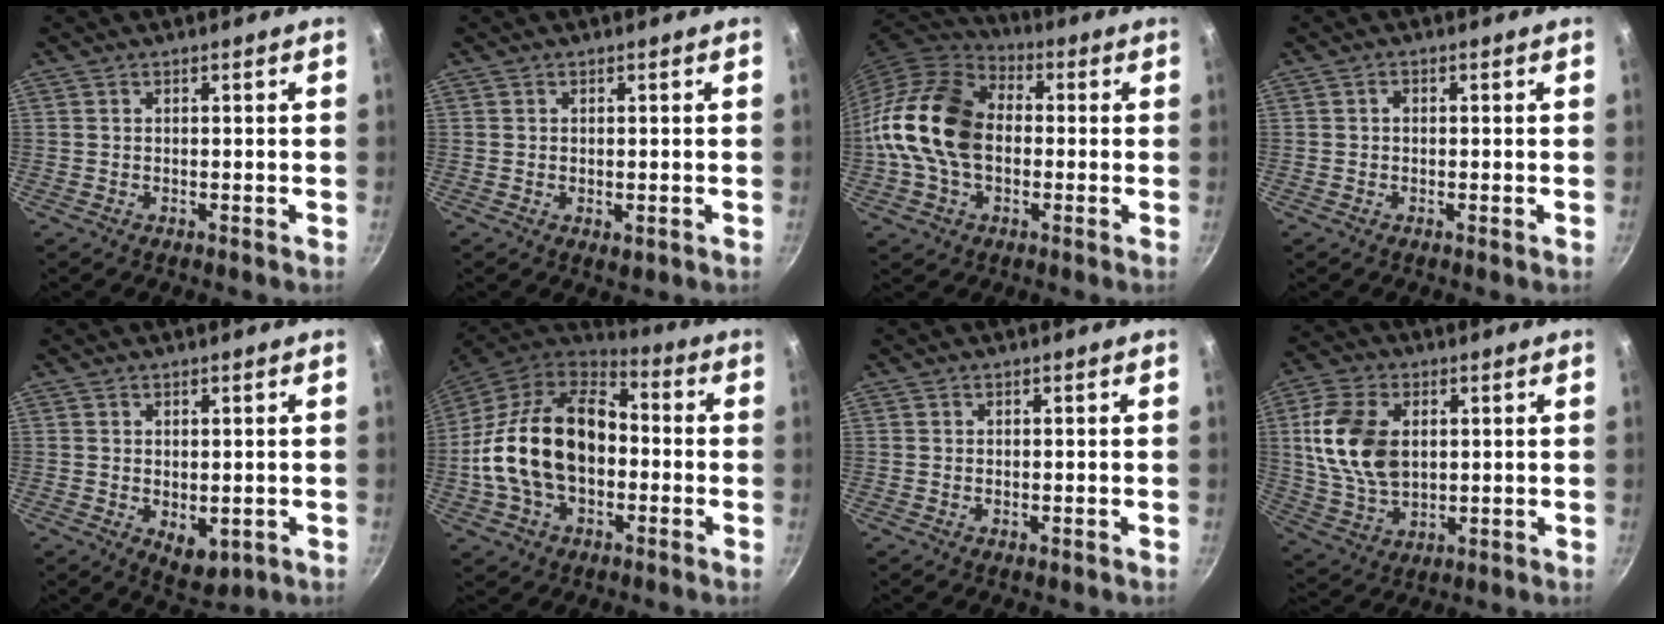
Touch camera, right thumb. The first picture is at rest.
{"total": 1.6, "force": [-0.1, 1.0, 1.3], "torque": [-0.019, -0.005, -0.001]}
{"total": 18.9, "force": [-0.6, 13.8, 13.0], "torque": [-0.218, 0.035, -0.023]}
{"total": 1.0, "force": [-0.1, 0.8, 0.7], "torque": [-0.012, 0.005, -0.004]}
{"total": 5.4, "force": [-0.6, 3.5, 4.1], "torque": [-0.048, -0.013, 0.001]}
{"total": 21.8, "force": [-1.7, 14.5, 16.2], "torque": [-0.273, 0.042, -0.038]}
{"total": 0.6, "force": [0.0, 0.4, 0.5], "torque": [-0.008, 0.000, -0.001]}
{"total": 14.3, "force": [2.3, 9.4, 10.6], "torque": [-0.189, -0.008, 0.049]}